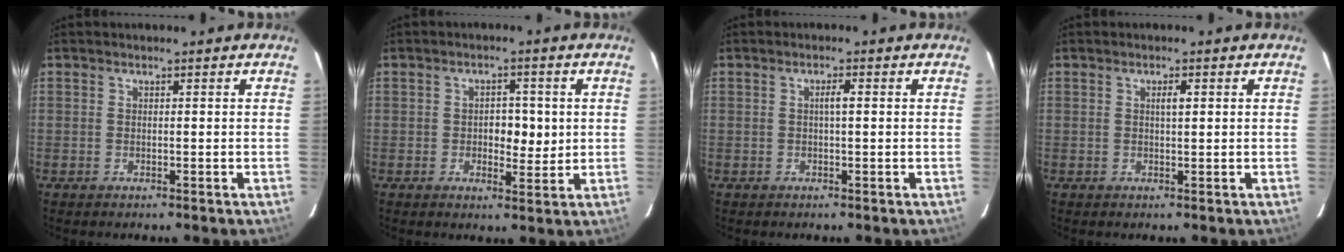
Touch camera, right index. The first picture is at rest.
{"total": 4.6, "force": [0.2, 2.5, 3.8], "torque": [-0.049, 0.001, 0.007]}
{"total": 1.5, "force": [0.2, 0.1, 1.5], "torque": [-0.027, 0.004, 0.002]}
{"total": 1.5, "force": [0.4, 0.3, 1.4], "torque": [-0.024, 0.002, 0.006]}